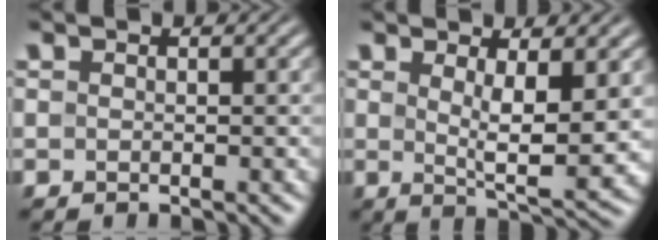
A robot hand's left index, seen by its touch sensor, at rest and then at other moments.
{"total": 5.4, "force": [1.4, 1.3, 5.1], "torque": [-0.081, -0.016, 0.028]}